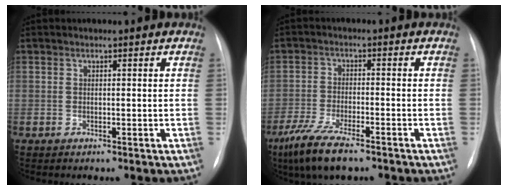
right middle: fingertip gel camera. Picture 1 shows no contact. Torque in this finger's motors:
{"motor_torque": [0.92, -0.98, 0.34, 0.11]}